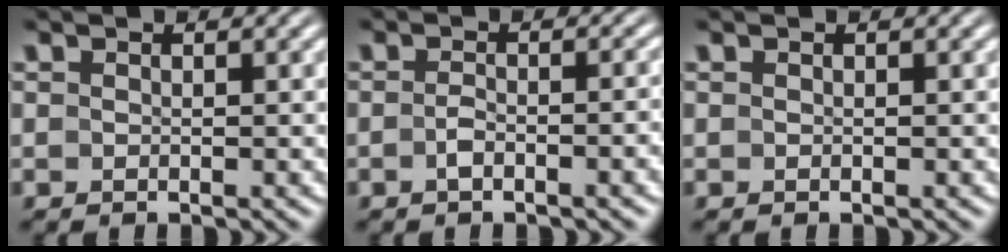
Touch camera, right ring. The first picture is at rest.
{"total": 1.8, "force": [-1.4, -0.2, 1.1], "torque": [-0.022, -0.004, -0.020]}
{"total": 0.0}